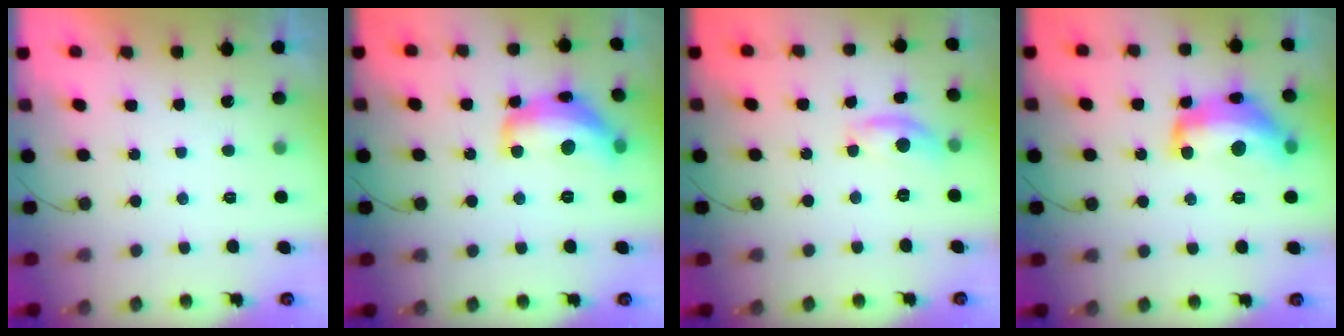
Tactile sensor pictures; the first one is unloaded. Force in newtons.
{"total": 15.9, "press": 15.9, "slide": 0.8}
{"total": 7.6, "press": 7.6, "slide": 0.6}
{"total": 15.0, "press": 15.0, "slide": 1.1}